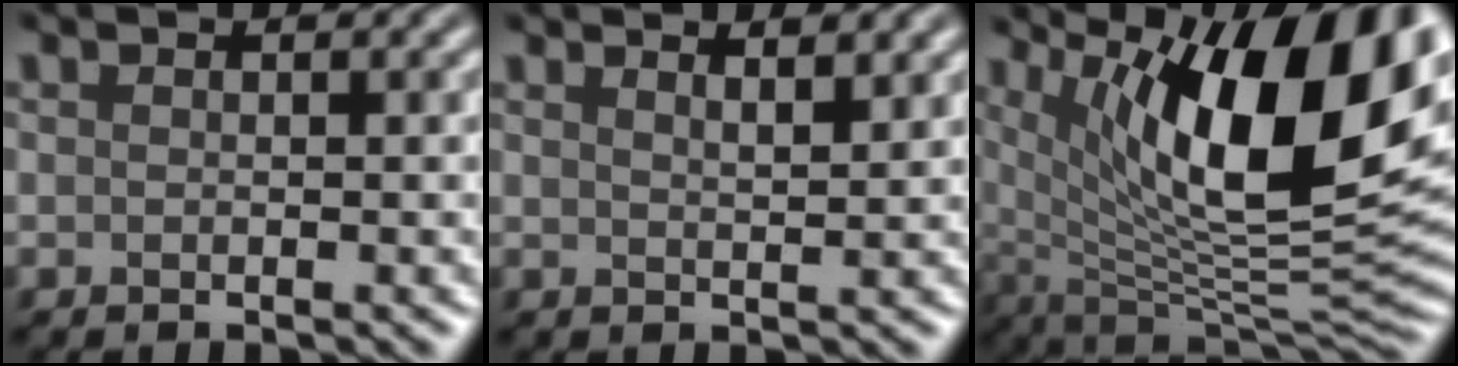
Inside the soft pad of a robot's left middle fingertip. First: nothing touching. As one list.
[{"total": 2.2, "force": [1.9, 0.4, 1.1], "torque": [-0.005, 0.009, 0.013]}, {"total": 14.9, "force": [5.5, 5.0, 12.9], "torque": [-0.179, -0.005, 0.086]}]